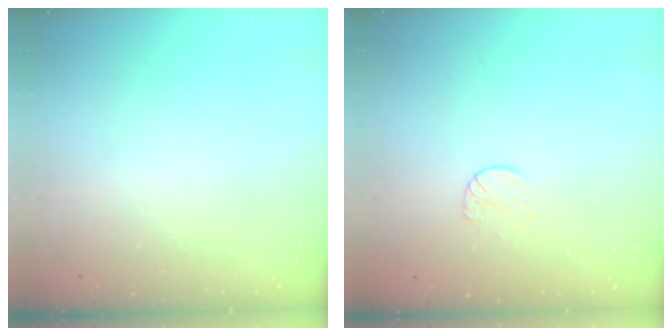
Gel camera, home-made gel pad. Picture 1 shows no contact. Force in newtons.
{"total": 5.8, "press": 5.8, "slide": 0.5}